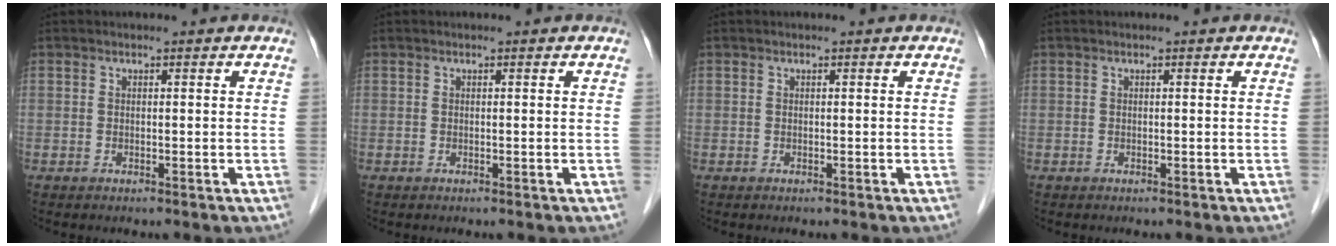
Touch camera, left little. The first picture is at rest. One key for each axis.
{"total": 0.0}
{"total": 0.0}
{"total": 0.0}